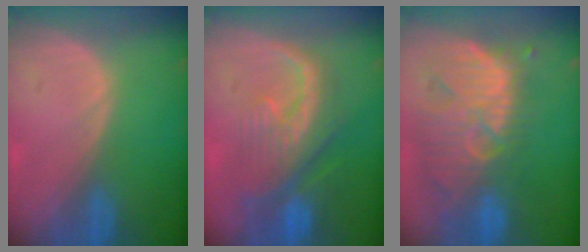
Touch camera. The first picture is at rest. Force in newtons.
{"total": 9.9, "press": 9.0, "slide": 4.1}
{"total": 12.4, "press": 11.0, "slide": 5.7}